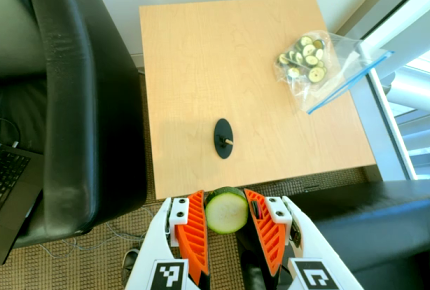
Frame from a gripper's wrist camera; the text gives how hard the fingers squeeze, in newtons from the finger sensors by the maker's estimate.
{"total": 10.4, "left": 10.6, "right": 10.3}